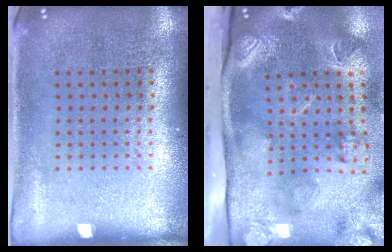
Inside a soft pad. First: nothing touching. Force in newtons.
{"total": 4.4, "press": 3.2, "slide": 3.1}